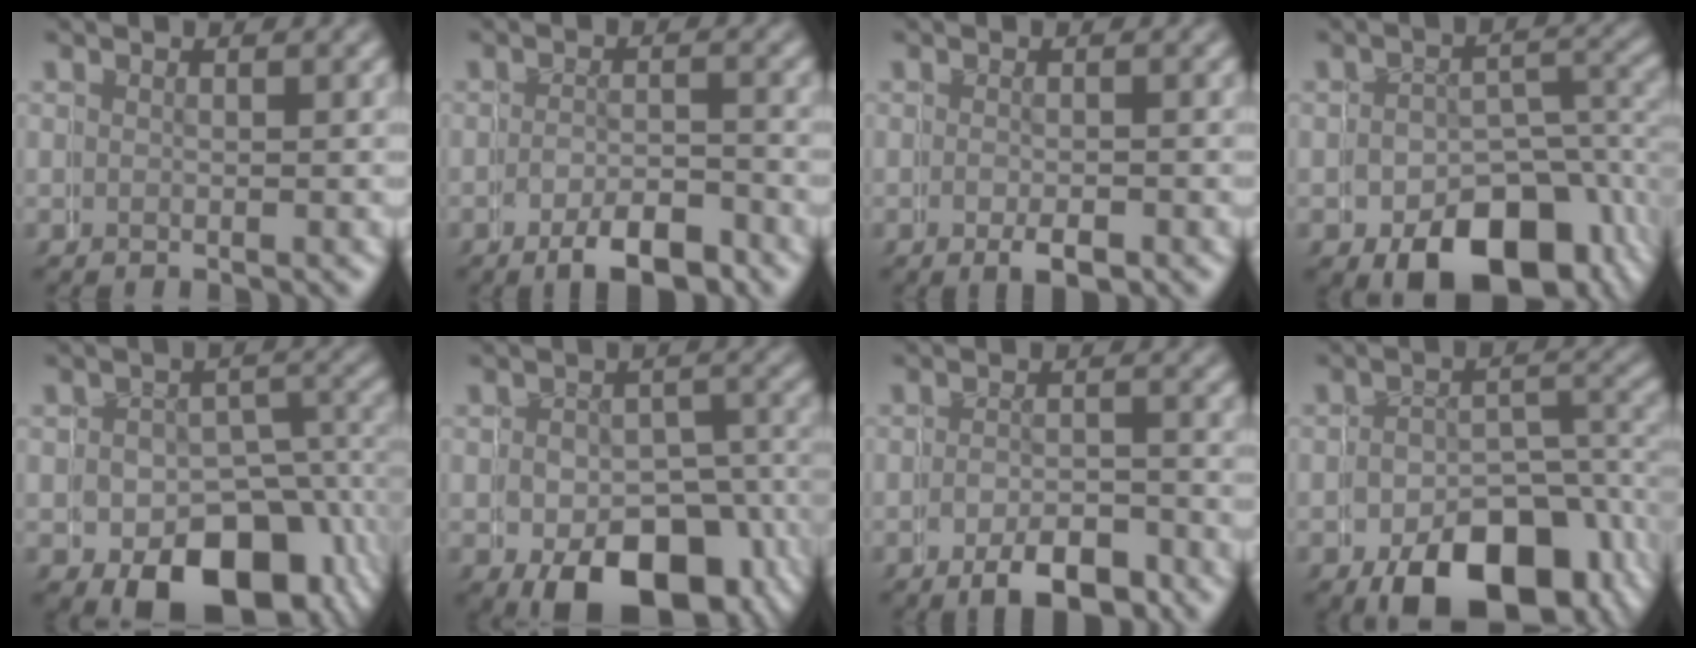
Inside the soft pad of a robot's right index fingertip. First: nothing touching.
{"total": 4.2, "force": [-3.1, 1.8, 2.1], "torque": [-0.022, -0.008, -0.057]}
{"total": 2.0, "force": [-0.9, 0.8, 1.6], "torque": [-0.017, -0.001, -0.015]}
{"total": 8.7, "force": [-4.0, 5.9, 5.0], "torque": [-0.071, -0.023, -0.051]}
{"total": 9.5, "force": [-3.7, 6.7, 5.7], "torque": [-0.083, -0.039, -0.039]}
{"total": 9.3, "force": [-3.9, 6.3, 5.6], "torque": [-0.091, -0.043, -0.040]}
{"total": 4.7, "force": [-3.4, 2.3, 2.4], "torque": [-0.023, -0.010, -0.060]}
{"total": 9.8, "force": [-4.8, 6.2, 5.8], "torque": [-0.078, -0.019, -0.072]}